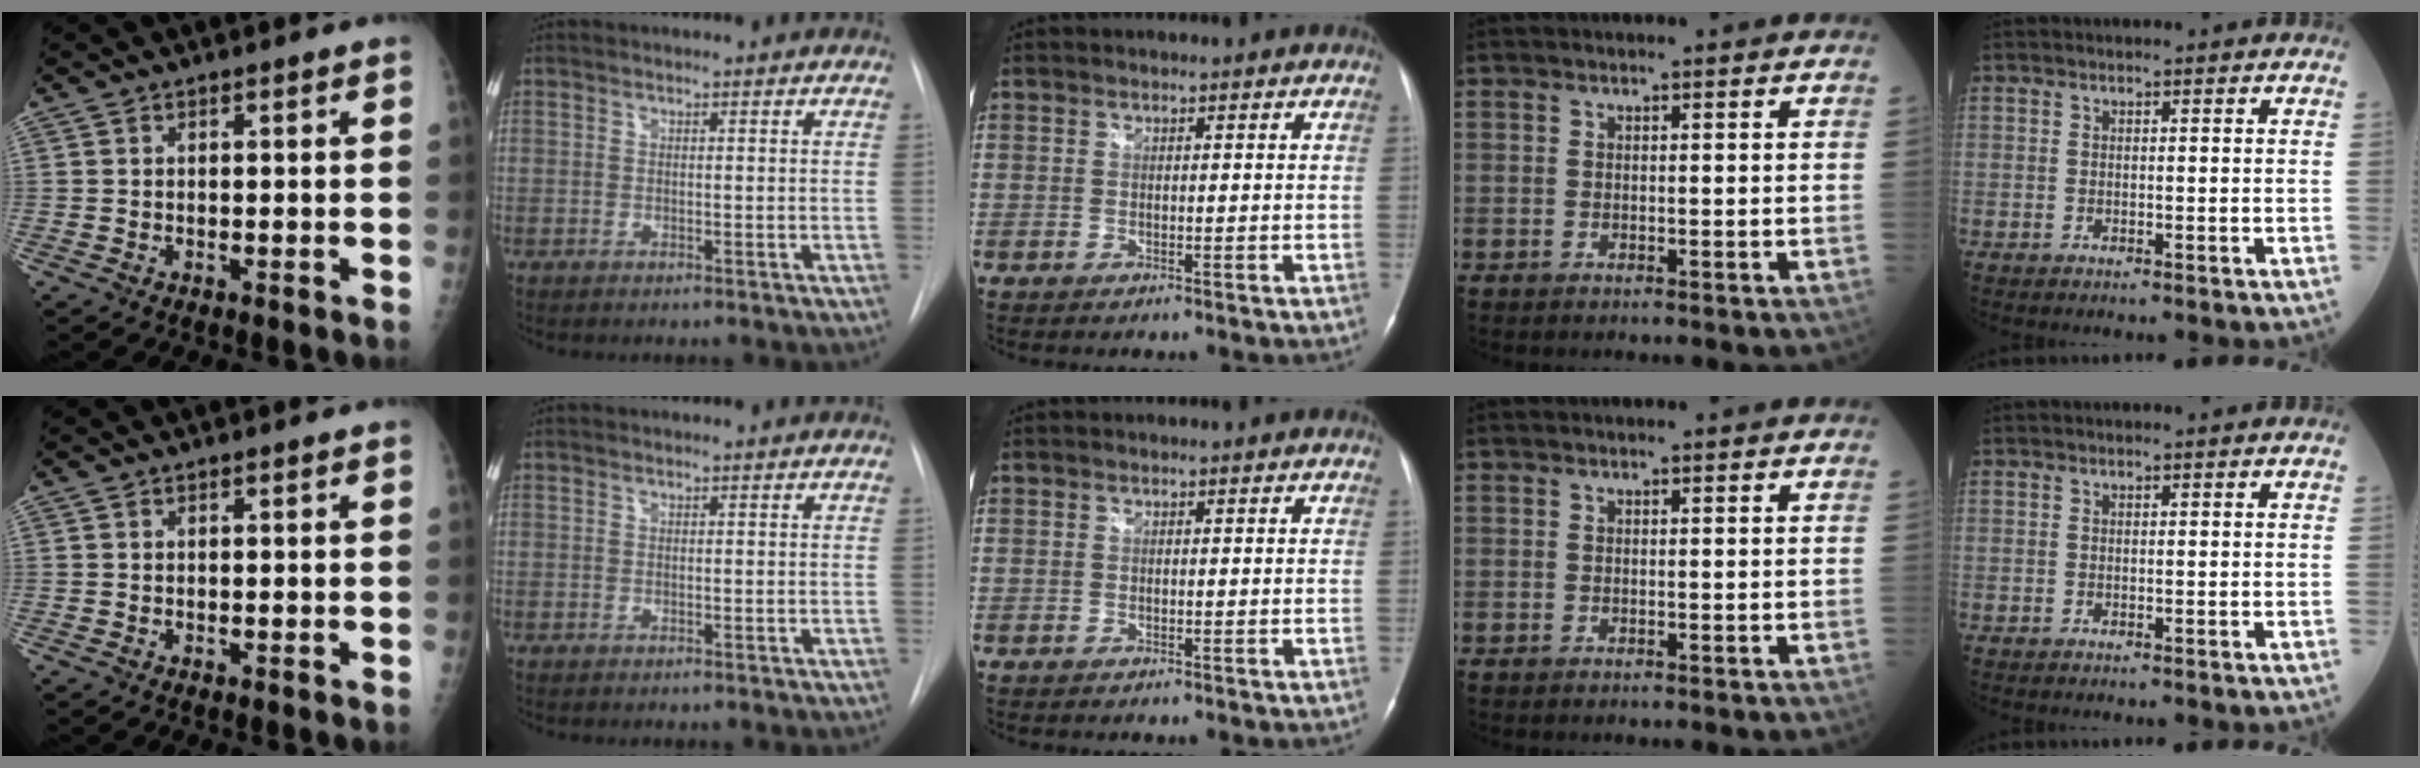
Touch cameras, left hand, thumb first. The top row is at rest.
{}